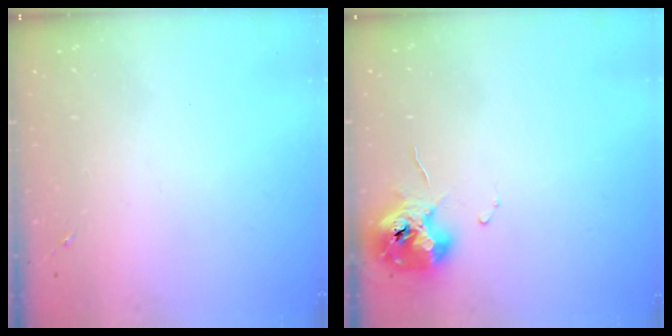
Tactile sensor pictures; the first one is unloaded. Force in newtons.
{"total": 11.0, "press": 11.0, "slide": 1.1}